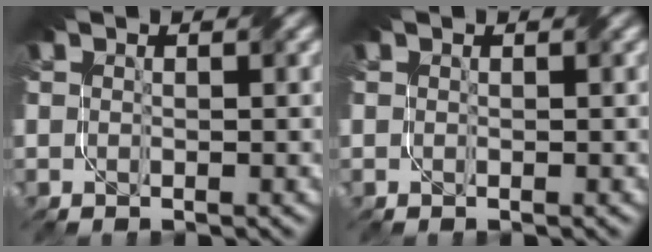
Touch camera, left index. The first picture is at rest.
{"total": 0.0}